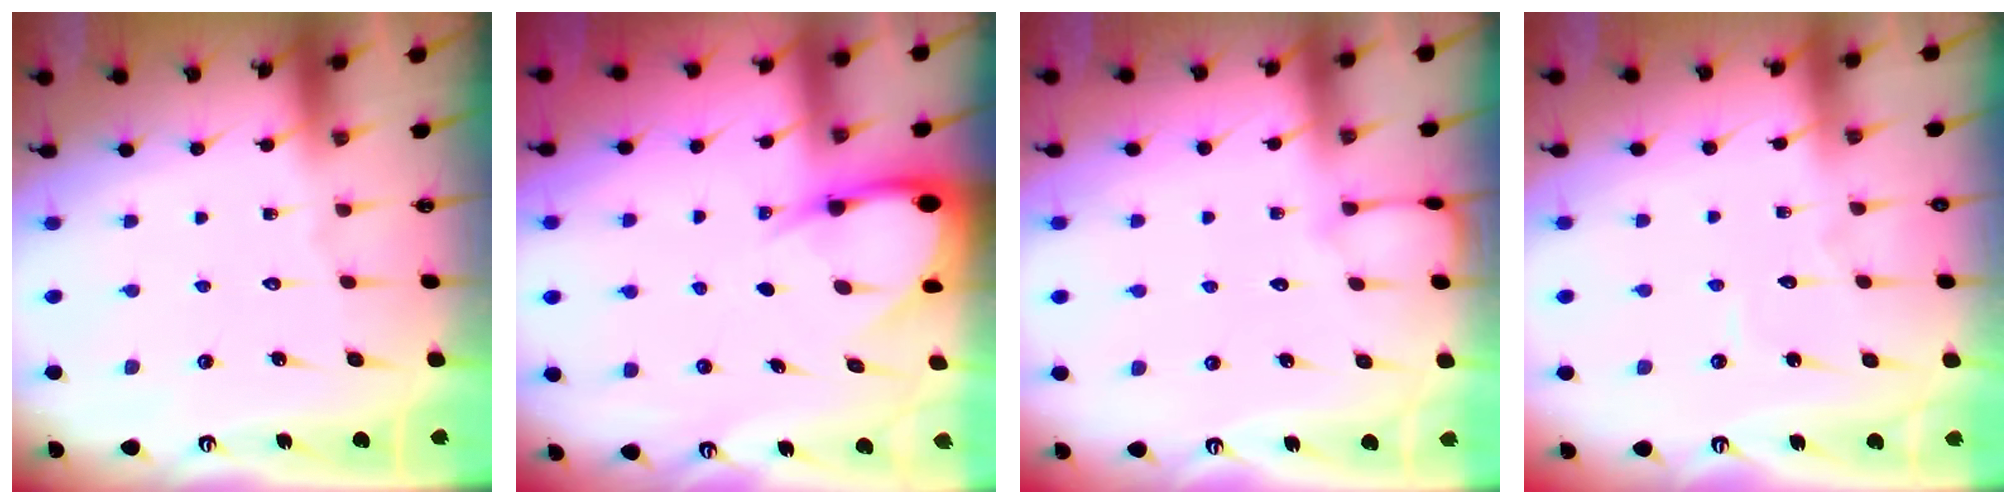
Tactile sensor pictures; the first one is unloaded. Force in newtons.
{"total": 6.4, "press": 6.4, "slide": 0.6}
{"total": 3.2, "press": 3.2, "slide": 0.4}
{"total": 3.5, "press": 3.5, "slide": 0.1}